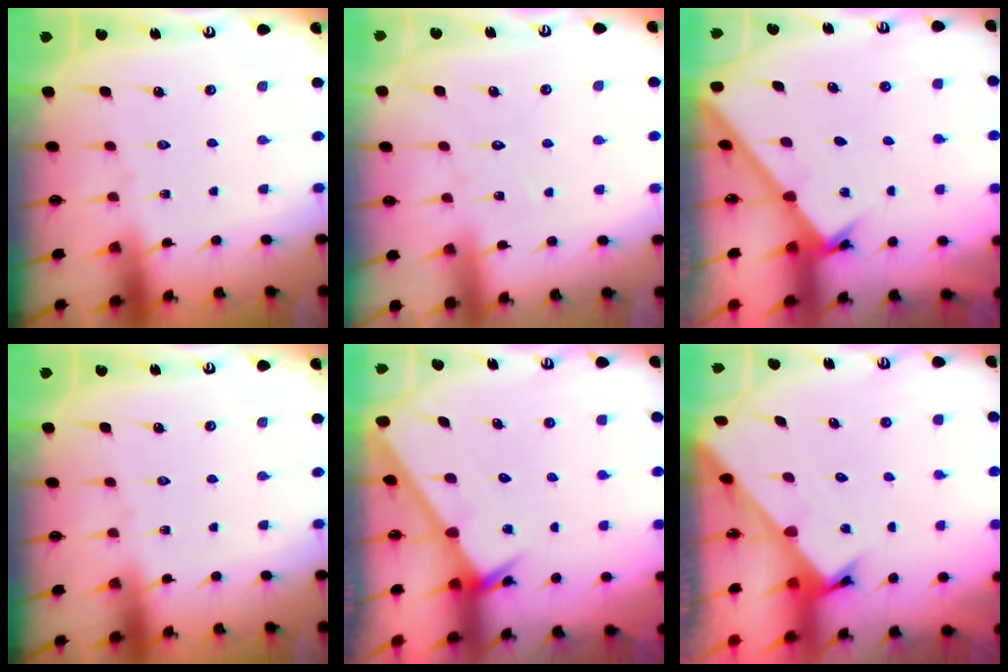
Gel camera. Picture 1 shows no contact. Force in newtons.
{"total": 4.0, "press": 4.0, "slide": 0.4}
{"total": 1.8, "press": 1.8, "slide": 0.1}
{"total": 0.0}
{"total": 2.6, "press": 2.6, "slide": 0.0}
{"total": 2.6, "press": 2.6, "slide": 0.2}